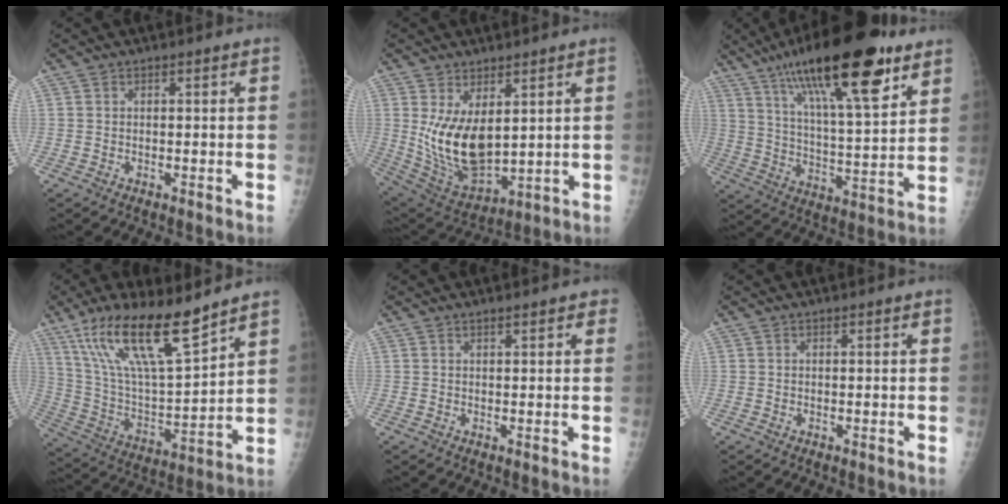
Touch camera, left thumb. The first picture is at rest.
{"total": 13.2, "force": [2.9, 7.0, 10.8], "torque": [-0.182, -0.030, 0.079]}
{"total": 24.9, "force": [14.5, 6.8, 19.1], "torque": [-0.302, -0.036, 0.237]}
{"total": 19.9, "force": [13.5, 4.5, 13.9], "torque": [-0.241, -0.059, 0.257]}
{"total": 1.7, "force": [1.2, 0.7, 1.0], "torque": [-0.003, 0.000, 0.011]}
{"total": 0.0}